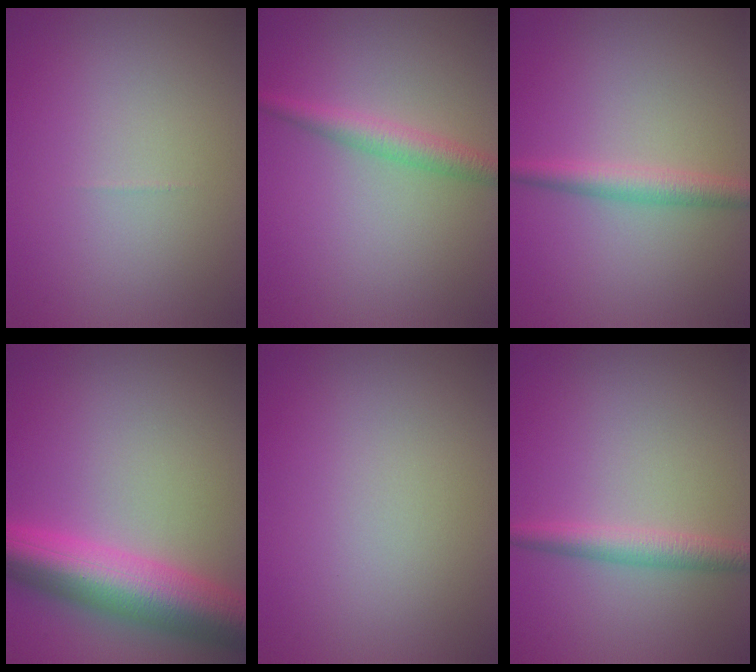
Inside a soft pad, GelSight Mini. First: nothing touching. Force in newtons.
{"total": 2.5, "press": 2.5, "slide": 0.1}
{"total": 2.5, "press": 2.5, "slide": 0.1}
{"total": 9.0, "press": 9.0, "slide": 0.5}
{"total": 0.0}
{"total": 2.5, "press": 2.5, "slide": 0.1}